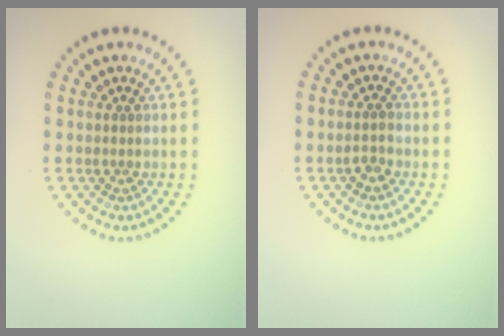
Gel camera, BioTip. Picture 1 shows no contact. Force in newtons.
{"total": 1.3, "press": 1.2, "slide": 0.3}